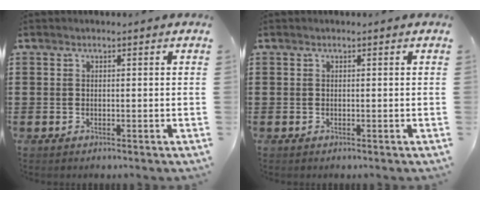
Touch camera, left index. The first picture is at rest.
{"total": 0.0}